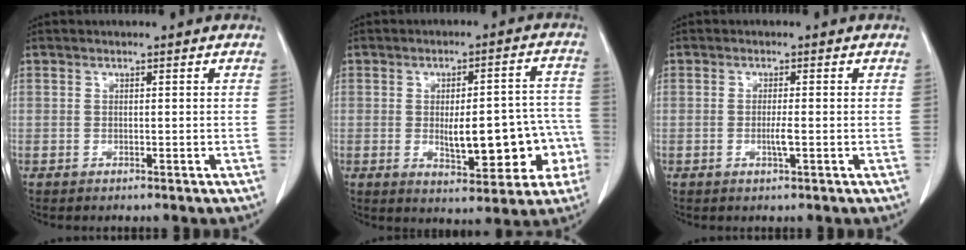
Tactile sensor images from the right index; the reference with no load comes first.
{"total": 13.0, "force": [-2.7, 4.8, 11.7], "torque": [-0.142, 0.030, -0.020]}
{"total": 1.8, "force": [-0.4, -0.1, 1.7], "torque": [-0.035, -0.003, -0.007]}